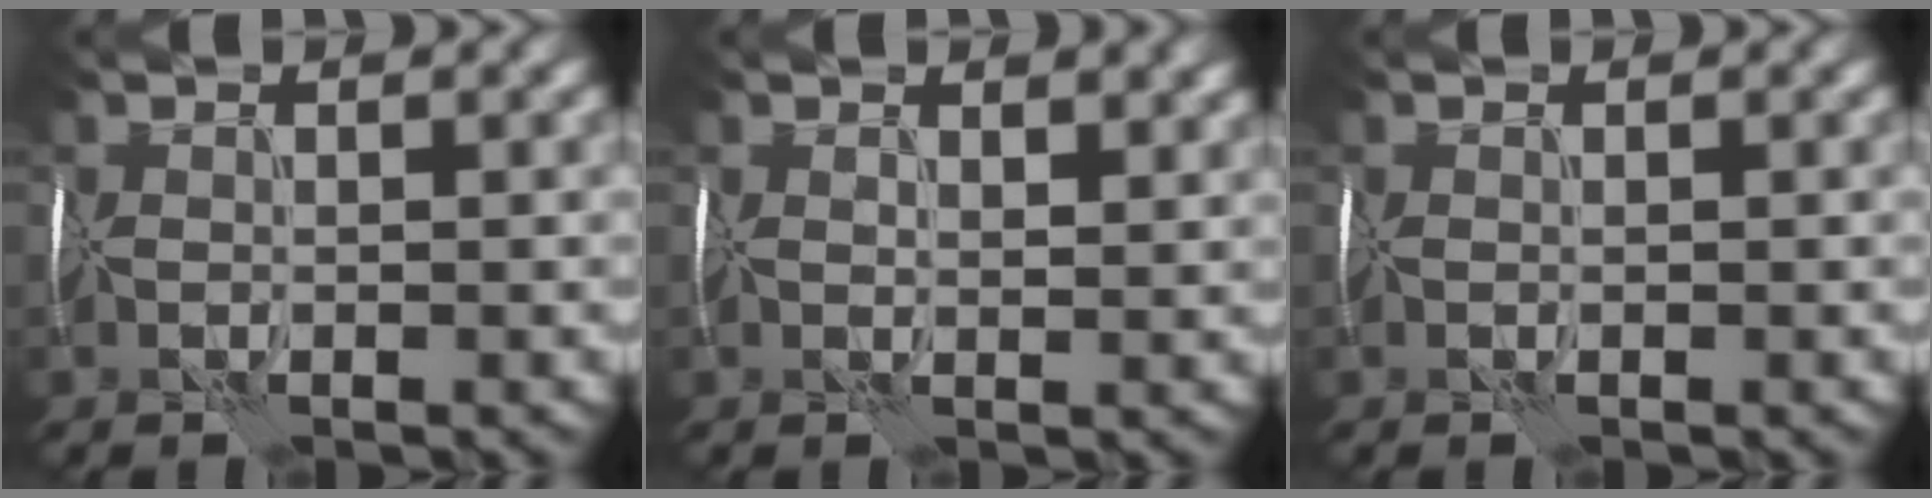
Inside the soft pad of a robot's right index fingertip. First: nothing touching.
{"total": 2.3, "force": [1.4, 1.1, 1.5], "torque": [-0.019, 0.002, 0.020]}
{"total": 0.0}